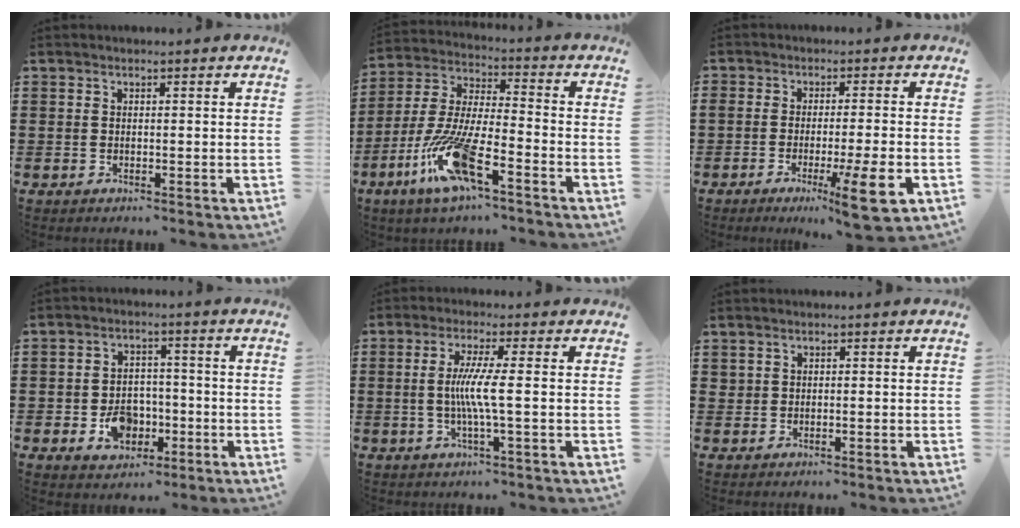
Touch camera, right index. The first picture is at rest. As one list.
[{"total": 12.7, "force": [-7.8, 2.4, 9.8], "torque": [-0.223, -0.006, -0.152]}, {"total": 8.6, "force": [-3.9, 0.9, 7.6], "torque": [-0.116, -0.003, -0.061]}, {"total": 6.5, "force": [-2.2, 4.9, 3.7], "torque": [-0.065, 0.010, -0.039]}, {"total": 5.6, "force": [-0.3, -0.3, 5.6], "torque": [-0.108, -0.011, -0.011]}, {"total": 0.7, "force": [0.4, 0.6, 0.1], "torque": [-0.004, 0.004, 0.007]}]